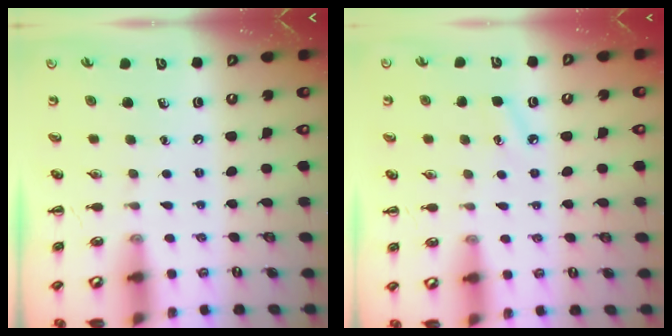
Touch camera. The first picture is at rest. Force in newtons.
{"total": 4.0, "press": 3.8, "slide": 1.2}